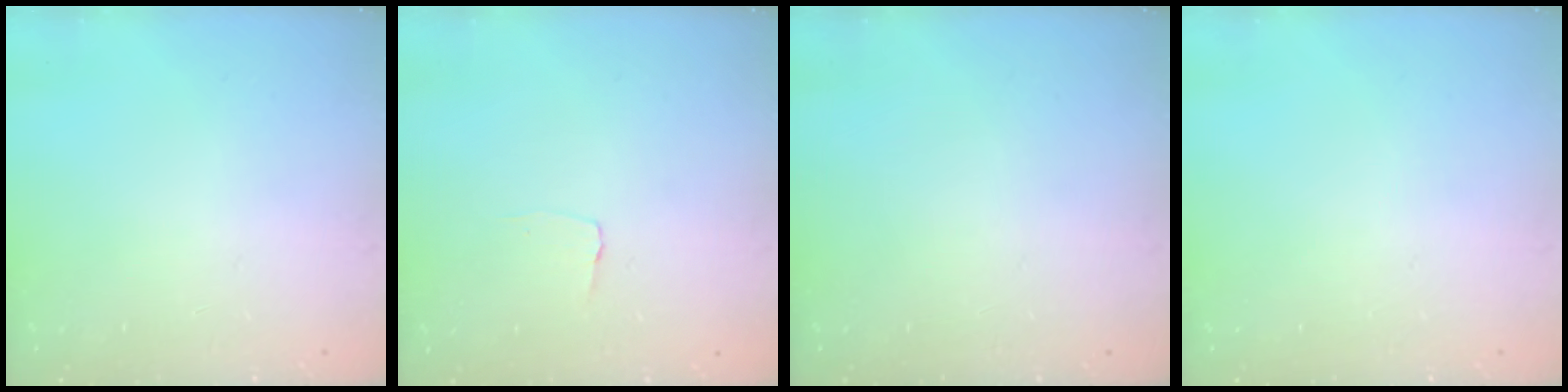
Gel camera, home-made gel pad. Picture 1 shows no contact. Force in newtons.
{"total": 2.9, "press": 2.8, "slide": 0.3}
{"total": 0.0}
{"total": 0.0}